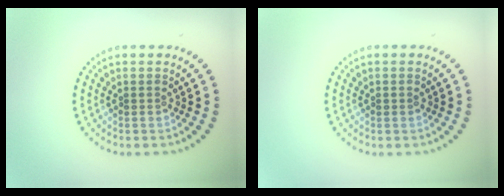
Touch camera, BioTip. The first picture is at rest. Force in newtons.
{"total": 0.6, "press": 0.6, "slide": 0.0}